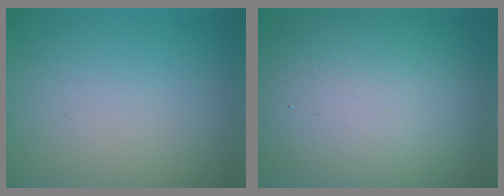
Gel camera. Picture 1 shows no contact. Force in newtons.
{"total": 15.7, "press": 15.6, "slide": 0.9}